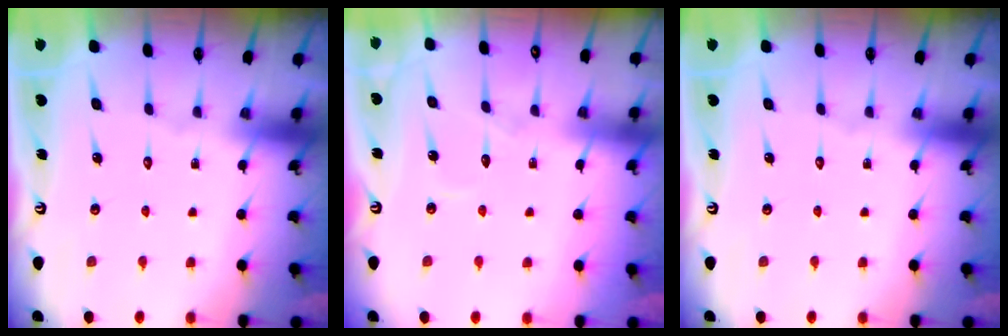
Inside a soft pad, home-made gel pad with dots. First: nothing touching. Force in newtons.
{"total": 2.7, "press": 2.7, "slide": 0.2}
{"total": 0.0}